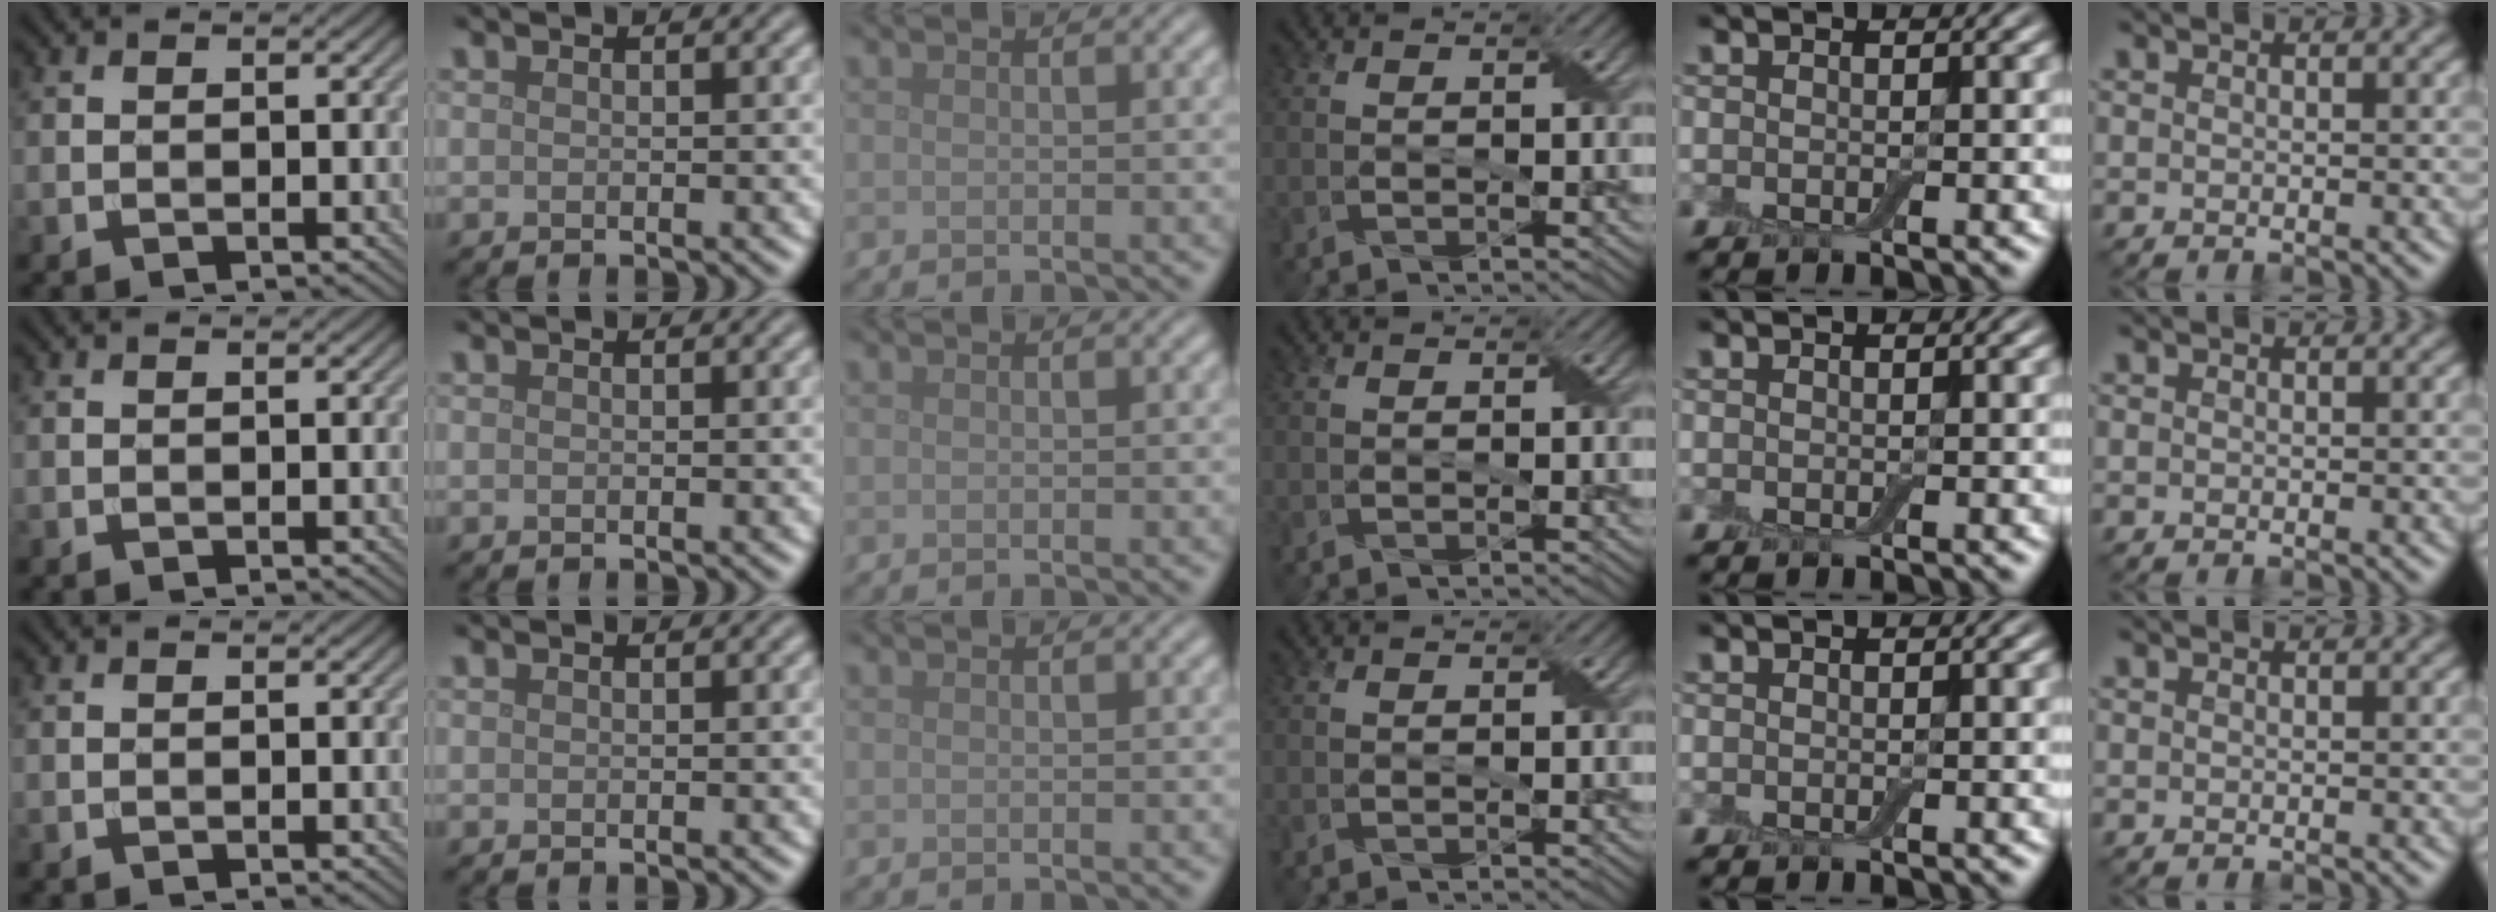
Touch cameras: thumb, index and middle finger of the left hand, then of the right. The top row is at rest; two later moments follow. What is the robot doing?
{"motion": "fold", "object": "cloth"}